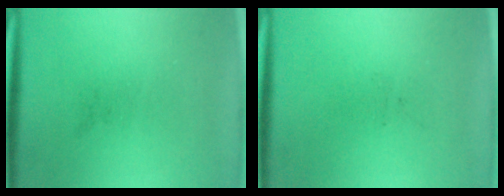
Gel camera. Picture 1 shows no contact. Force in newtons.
{"total": 0.0}